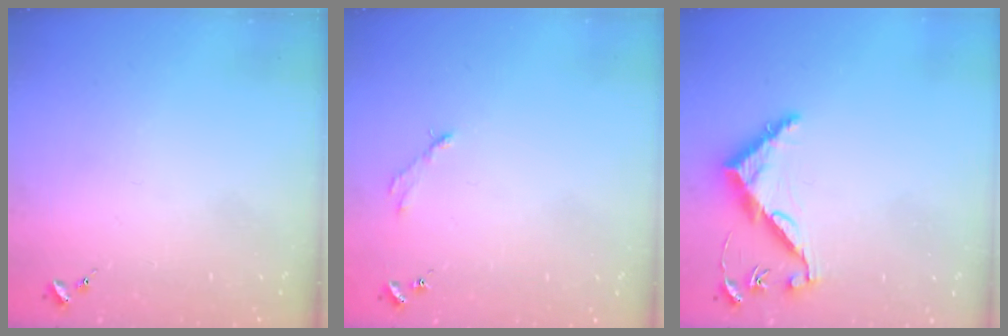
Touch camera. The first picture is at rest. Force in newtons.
{"total": 2.8, "press": 2.8, "slide": 0.4}
{"total": 7.5, "press": 7.5, "slide": 0.5}